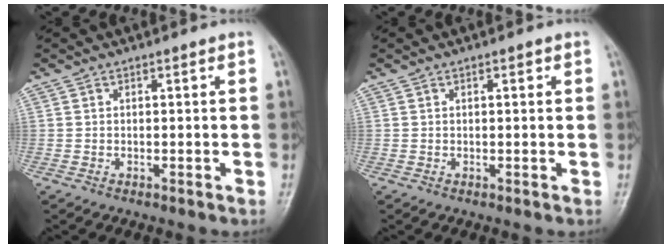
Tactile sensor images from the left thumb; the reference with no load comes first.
{"total": 1.2, "force": [0.4, 0.5, 1.0], "torque": [-0.012, 0.003, 0.003]}